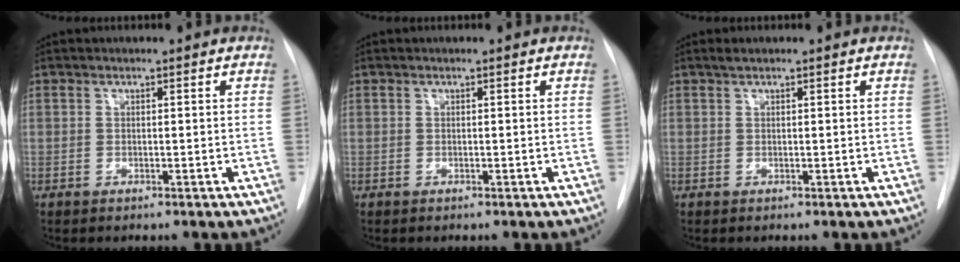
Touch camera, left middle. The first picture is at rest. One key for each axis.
{"total": 0.0}
{"total": 0.7, "fx": 0.6, "fy": 0.1, "fz": 0.4, "tx": -0.013, "ty": 0.006, "tz": 0.013}